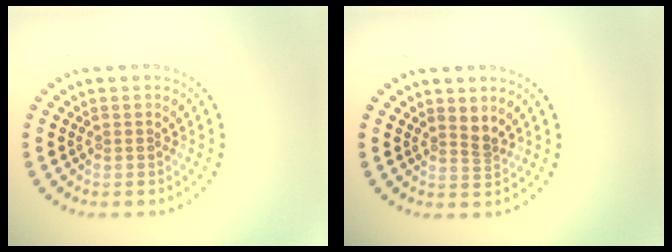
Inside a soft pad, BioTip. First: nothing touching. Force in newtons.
{"total": 1.2, "press": 0.7, "slide": 1.0}